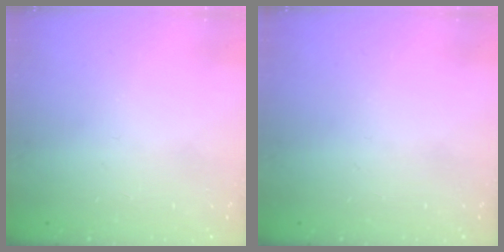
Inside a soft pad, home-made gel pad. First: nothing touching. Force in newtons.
{"total": 0.0}